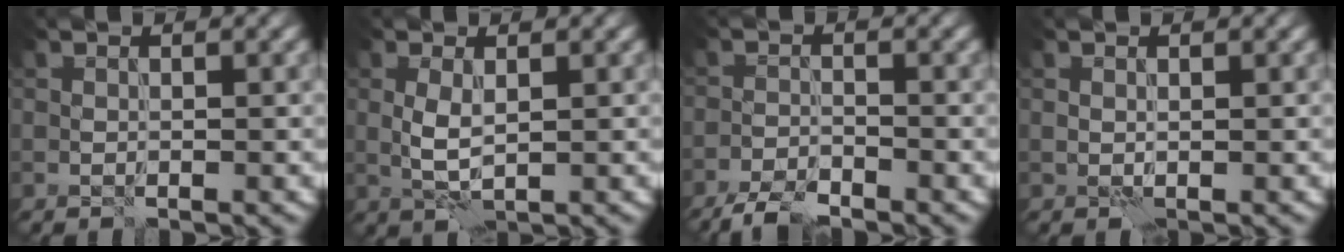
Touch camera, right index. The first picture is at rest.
{"total": 2.0, "force": [0.3, 0.7, 1.9], "torque": [-0.045, 0.003, 0.007]}
{"total": 3.4, "force": [-3.1, 0.5, 1.3], "torque": [-0.025, -0.004, -0.066]}
{"total": 0.0}